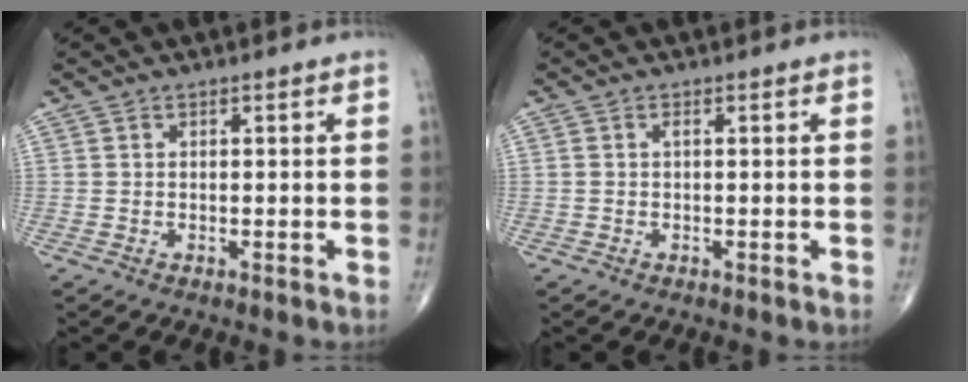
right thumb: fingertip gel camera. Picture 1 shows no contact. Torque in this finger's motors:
{"motor_torque": [0.45, -0.52, 0.15, 0.16, 0.06]}